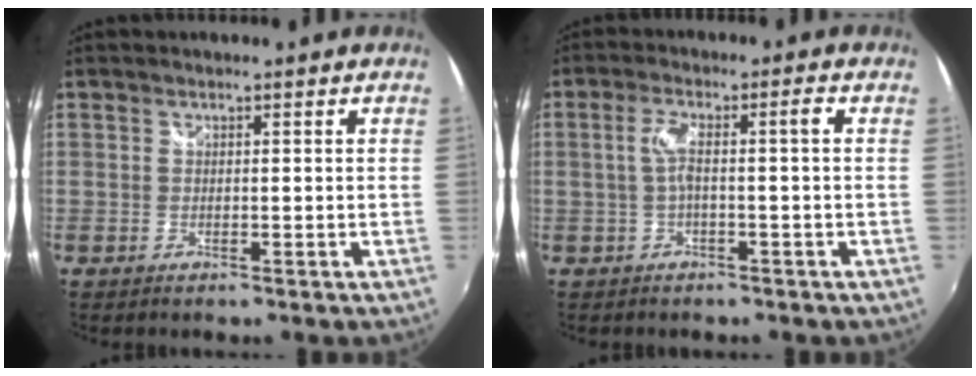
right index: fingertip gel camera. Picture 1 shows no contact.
{"total": 4.0, "force": [-1.0, -0.3, 3.9], "torque": [-0.075, 0.004, -0.014]}